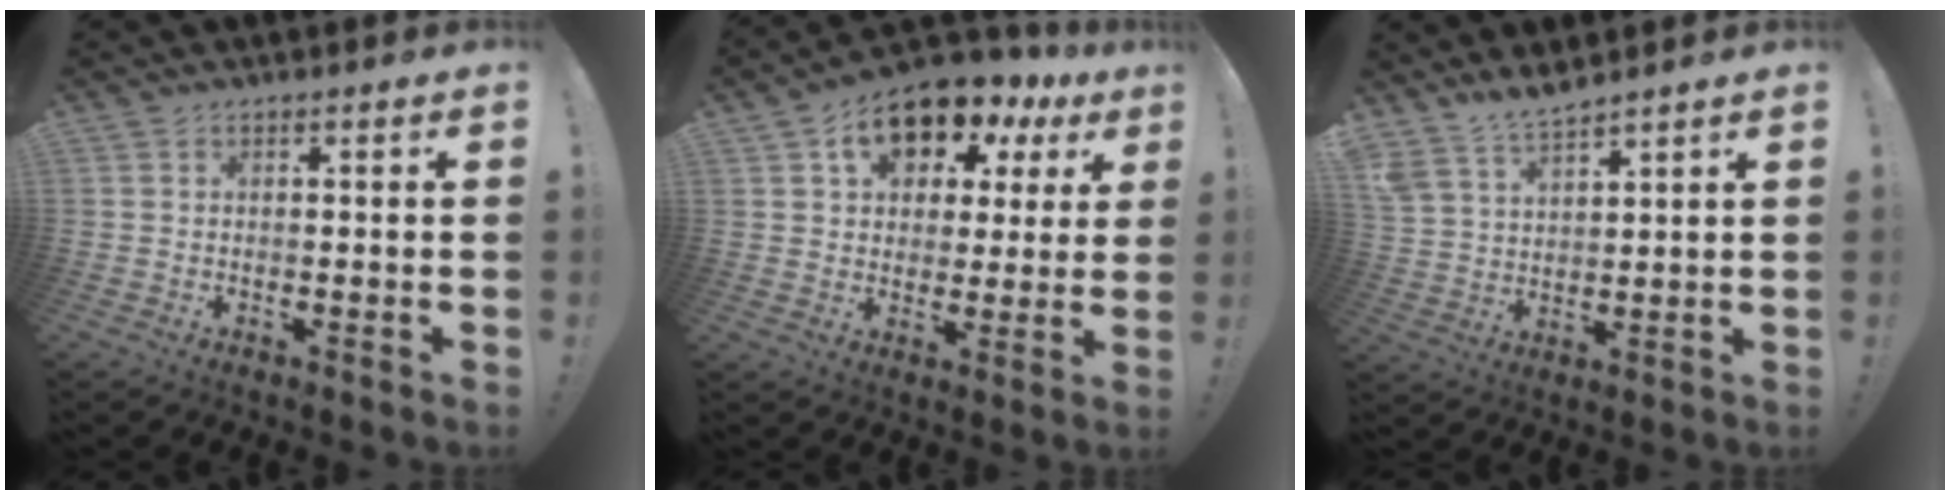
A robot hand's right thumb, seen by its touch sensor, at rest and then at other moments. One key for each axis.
{"total": 13.7, "fx": 7.5, "fy": 8.7, "fz": 7.4, "tx": -0.110, "ty": -0.044, "tz": 0.135}
{"total": 7.4, "fx": 7.0, "fy": 1.4, "fz": 1.8, "tx": -0.050, "ty": -0.046, "tz": 0.137}